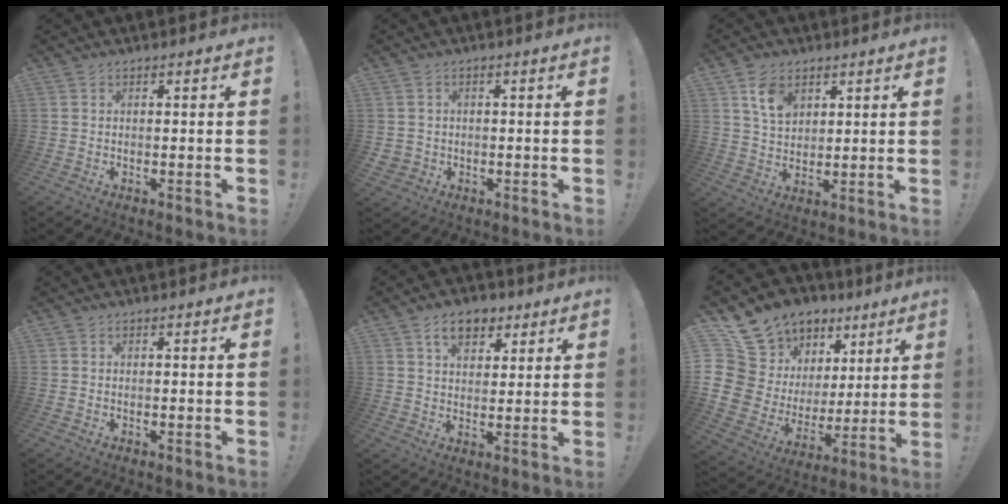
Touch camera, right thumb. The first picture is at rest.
{"total": 2.5, "force": [0.1, 2.4, 0.6], "torque": [-0.004, -0.001, 0.002]}
{"total": 8.5, "force": [4.5, 5.7, 4.4], "torque": [-0.069, -0.013, 0.086]}
{"total": 0.0}
{"total": 9.0, "force": [4.9, 6.0, 4.7], "torque": [-0.064, -0.011, 0.091]}
{"total": 14.3, "force": [9.8, 9.5, 4.3], "torque": [-0.086, -0.078, 0.208]}